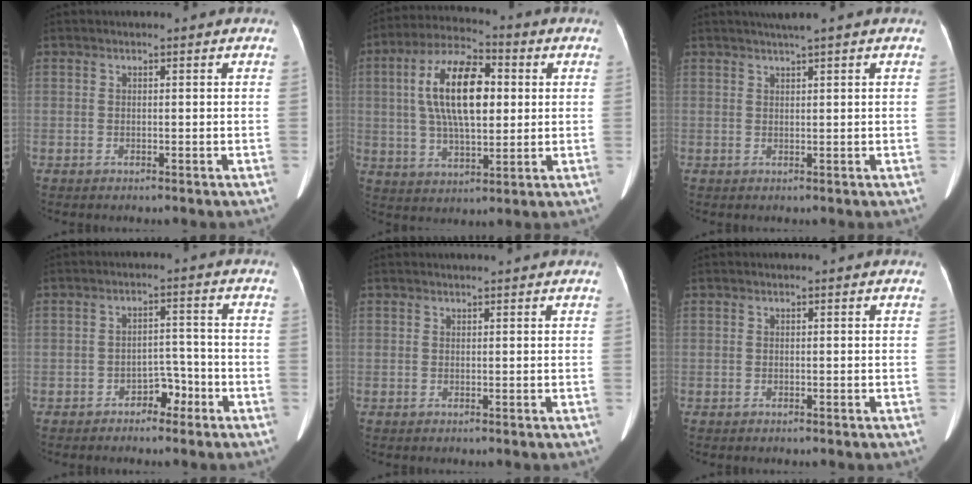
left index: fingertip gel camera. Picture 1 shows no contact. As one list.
[{"total": 13.8, "force": [2.1, 5.5, 12.5], "torque": [-0.247, 0.023, 0.034]}, {"total": 2.3, "force": [1.7, -0.5, 1.5], "torque": [-0.024, 0.009, 0.032]}, {"total": 3.8, "force": [-2.7, 2.0, 1.7], "torque": [-0.019, 0.011, -0.042]}, {"total": 1.3, "force": [1.2, 0.0, 0.4], "torque": [-0.005, 0.012, 0.020]}, {"total": 0.0}]